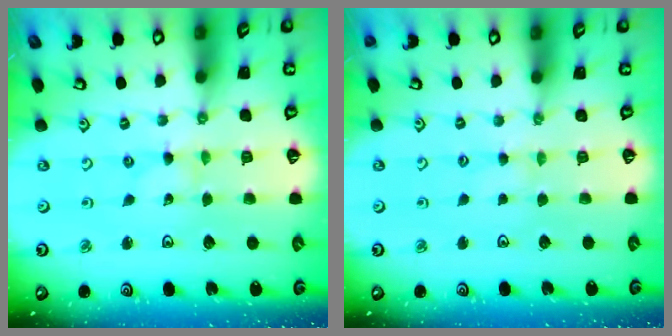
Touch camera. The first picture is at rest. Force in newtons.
{"total": 2.0, "press": 1.9, "slide": 0.4}